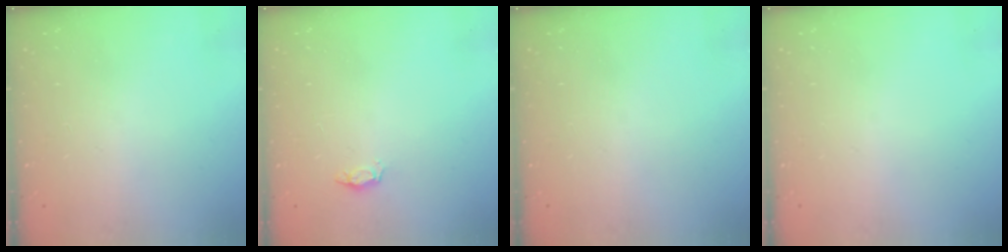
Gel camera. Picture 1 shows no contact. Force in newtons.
{"total": 3.0, "press": 3.0, "slide": 0.4}
{"total": 0.0}
{"total": 0.0}